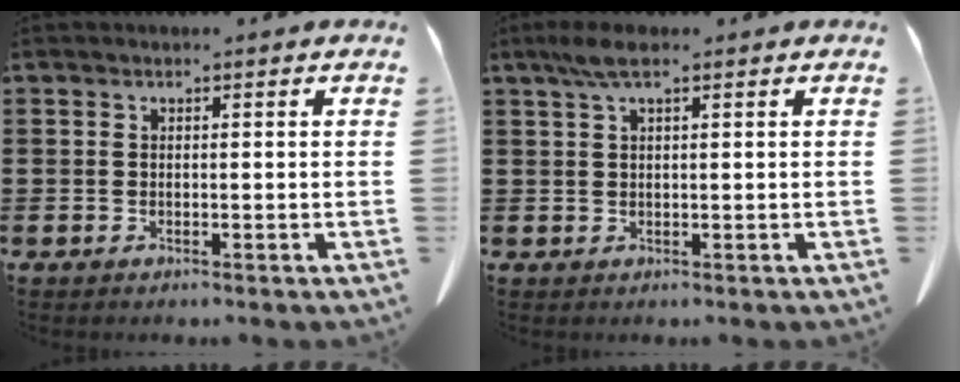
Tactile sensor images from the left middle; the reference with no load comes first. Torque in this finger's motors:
{"motor_torque": [0.67, -0.30, 0.07, 0.08]}